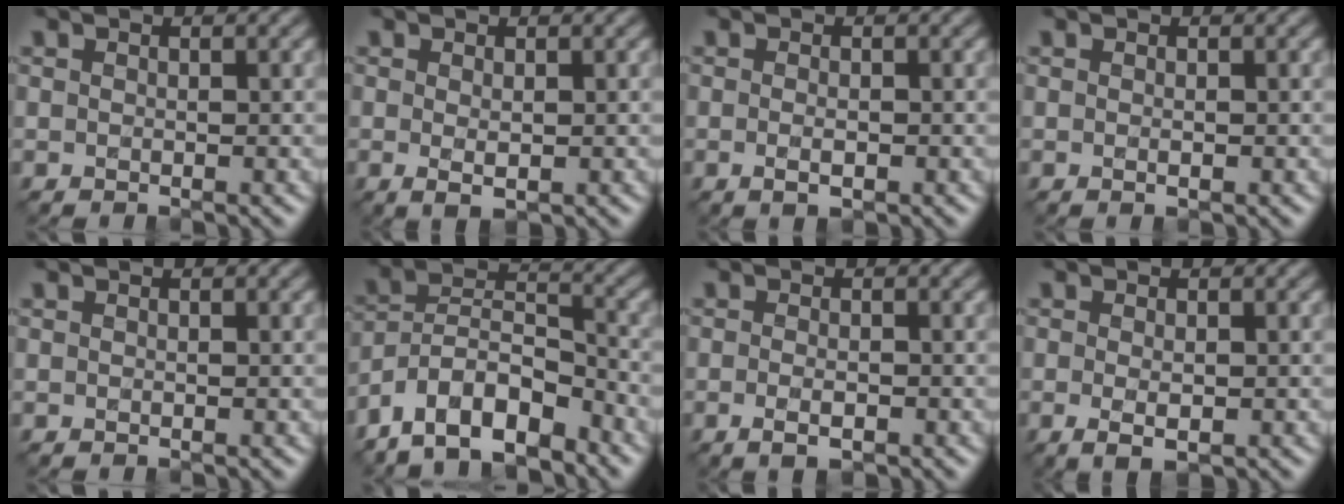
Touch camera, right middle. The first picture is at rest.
{"total": 1.5, "force": [-0.1, 0.5, 1.4], "torque": [-0.025, -0.005, 0.001]}
{"total": 1.4, "force": [-0.4, 0.5, 1.3], "torque": [-0.025, -0.005, -0.008]}
{"total": 0.5, "force": [-0.1, 0.1, 0.5], "torque": [-0.011, -0.002, -0.001]}
{"total": 0.0}
{"total": 9.3, "force": [-6.9, 3.8, 5.0], "torque": [-0.080, 0.009, -0.134]}
{"total": 1.8, "force": [-0.7, 0.6, 1.5], "torque": [-0.030, -0.006, -0.013]}
{"total": 2.1, "force": [-0.5, 0.7, 1.9], "torque": [-0.037, -0.009, -0.005]}